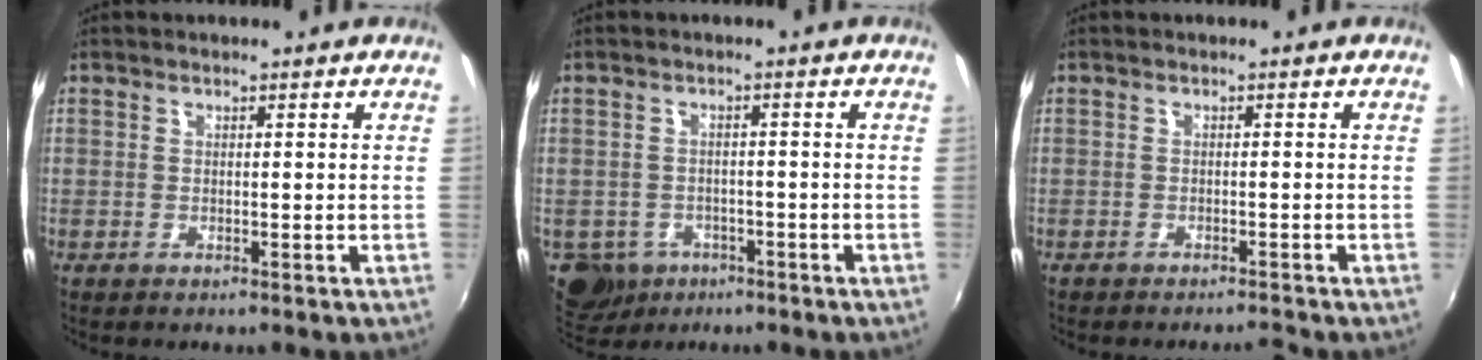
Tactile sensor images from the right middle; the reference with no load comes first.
{"total": 9.2, "force": [-4.4, 7.4, 3.2], "torque": [-0.096, -0.011, -0.057]}
{"total": 1.7, "force": [-1.7, 0.1, 0.3], "torque": [-0.011, -0.005, -0.028]}